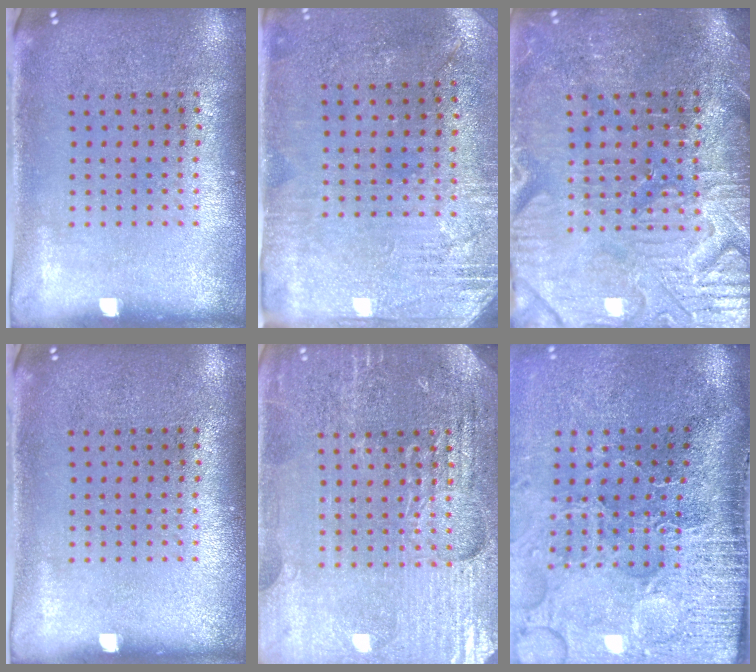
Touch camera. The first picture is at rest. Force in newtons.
{"total": 2.8, "press": 2.5, "slide": 1.4}
{"total": 3.9, "press": 3.8, "slide": 1.1}
{"total": 0.0}
{"total": 4.4, "press": 4.2, "slide": 1.5}
{"total": 5.0, "press": 4.0, "slide": 2.9}